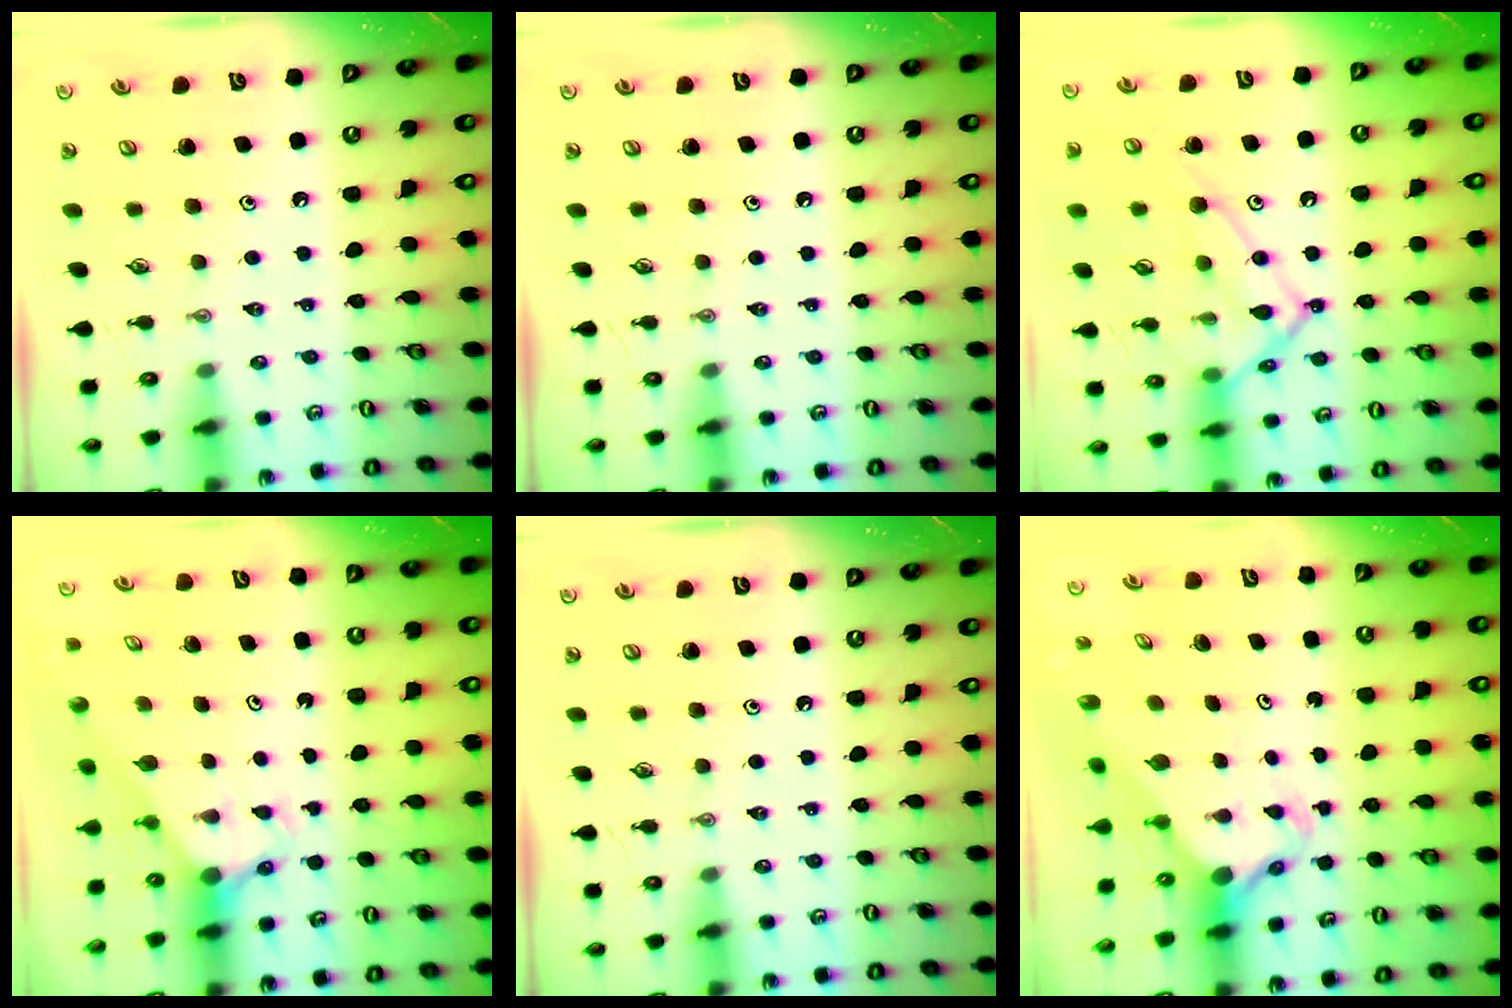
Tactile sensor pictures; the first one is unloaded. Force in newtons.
{"total": 0.0}
{"total": 15.6, "press": 15.6, "slide": 1.2}
{"total": 2.8, "press": 2.8, "slide": 0.0}
{"total": 0.0}
{"total": 3.6, "press": 3.6, "slide": 0.3}